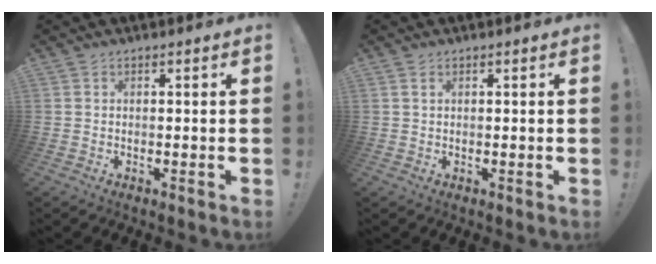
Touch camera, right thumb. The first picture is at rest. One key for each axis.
{"total": 0.9, "fx": 0.5, "fy": 0.4, "fz": 0.7, "tx": -0.006, "ty": -0.002, "tz": 0.007}